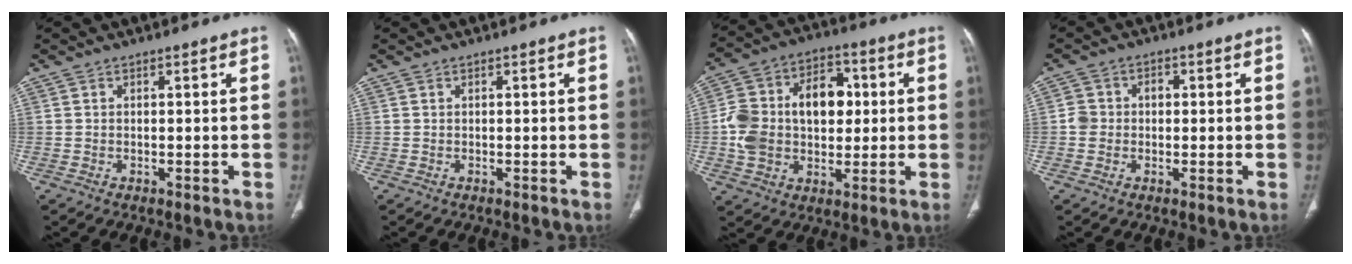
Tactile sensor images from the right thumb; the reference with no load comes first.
{"total": 0.0}
{"total": 17.8, "force": [1.2, 12.3, 12.7], "torque": [-0.203, 0.029, 0.021]}
{"total": 3.8, "force": [-0.3, 3.4, 1.5], "torque": [-0.015, 0.017, -0.009]}